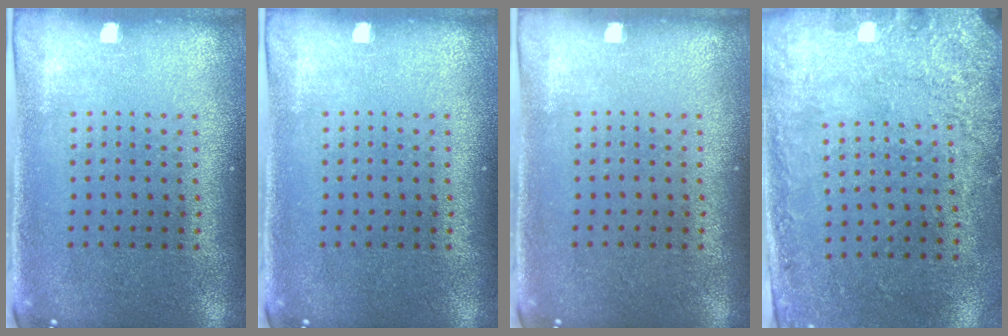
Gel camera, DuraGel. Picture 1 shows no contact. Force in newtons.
{"total": 0.0}
{"total": 0.0}
{"total": 2.7, "press": 2.0, "slide": 1.8}